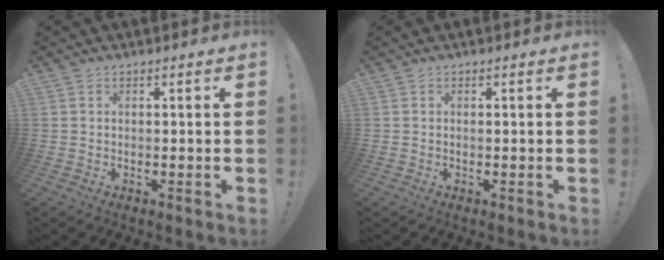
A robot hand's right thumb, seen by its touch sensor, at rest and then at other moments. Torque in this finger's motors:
{"motor_torque": [-0.11, -0.22, 0.01, 0.14, -0.05]}